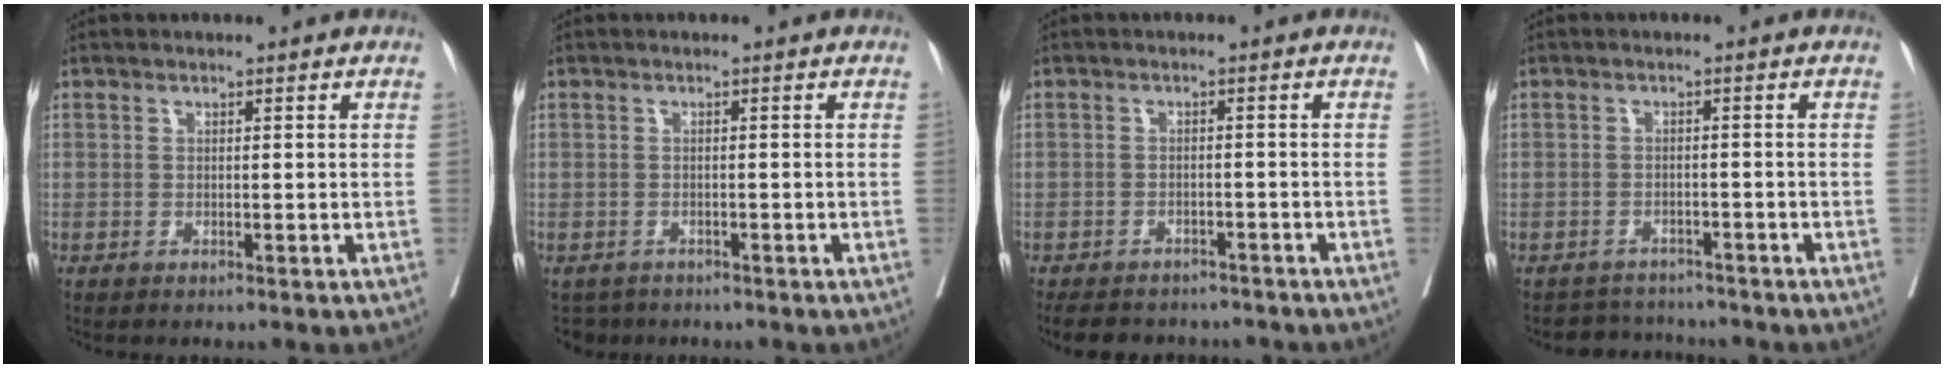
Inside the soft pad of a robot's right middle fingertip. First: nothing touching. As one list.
[{"total": 2.8, "force": [-2.2, 1.7, 0.0], "torque": [0.001, 0.000, -0.034]}, {"total": 8.8, "force": [-7.8, 3.6, 2.0], "torque": [-0.028, 0.001, -0.097]}, {"total": 3.9, "force": [-3.6, 1.2, -0.9], "torque": [0.014, 0.010, -0.055]}]